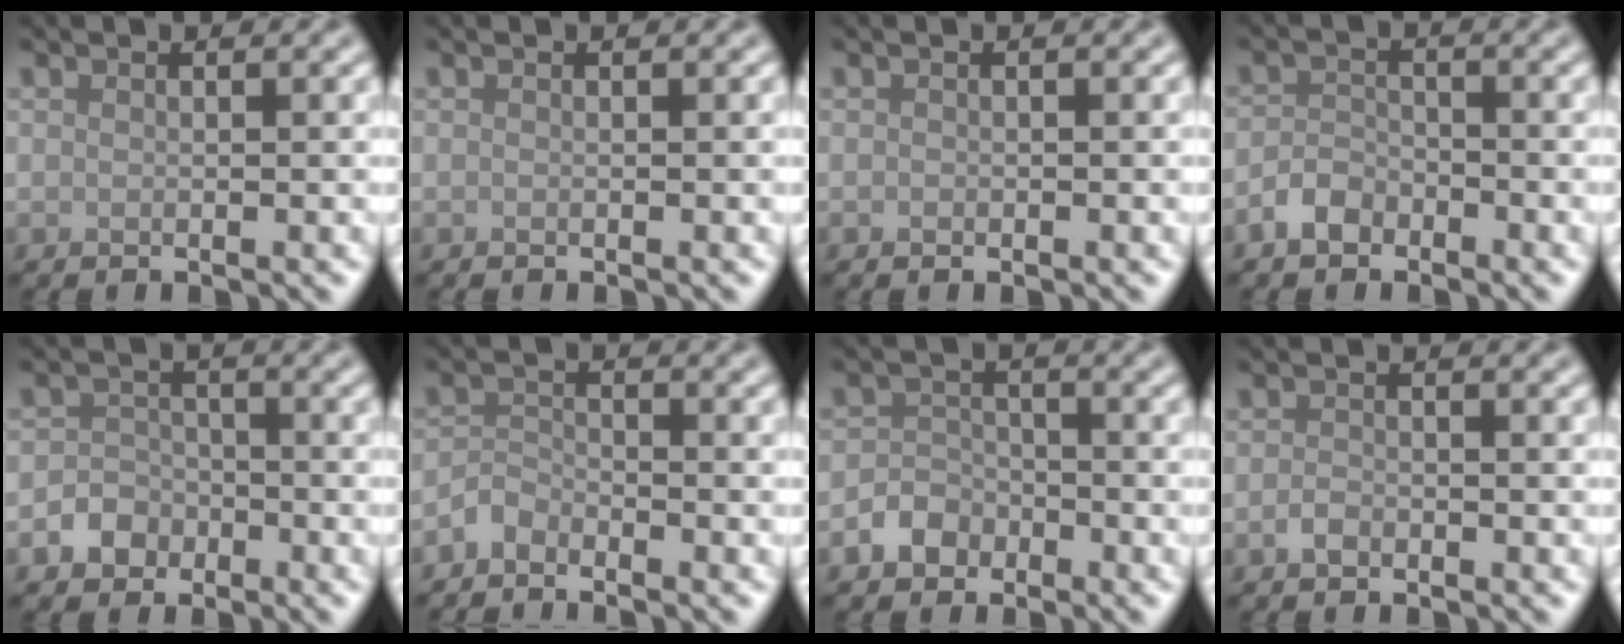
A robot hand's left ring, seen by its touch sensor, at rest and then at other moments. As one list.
[{"total": 0.0}, {"total": 0.0}, {"total": 2.2, "force": [-1.5, 1.4, 0.8], "torque": [-0.011, 0.006, -0.034]}, {"total": 2.6, "force": [-1.3, 2.1, 0.6], "torque": [0.006, 0.008, -0.030]}, {"total": 1.7, "force": [-1.5, 0.6, 0.3], "torque": [-0.004, 0.008, -0.037]}, {"total": 2.5, "force": [-1.4, 1.9, 0.6], "torque": [-0.004, 0.008, -0.031]}, {"total": 1.0, "force": [-0.6, 0.7, 0.5], "torque": [-0.011, 0.001, -0.015]}]